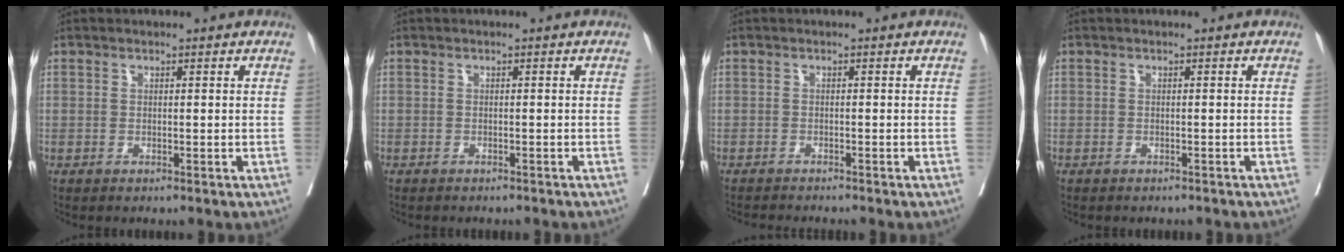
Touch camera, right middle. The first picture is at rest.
{"total": 3.5, "force": [-3.2, 0.7, 1.2], "torque": [-0.017, -0.003, -0.039]}
{"total": 4.9, "force": [-4.5, -0.2, 1.8], "torque": [-0.015, -0.009, -0.066]}
{"total": 3.1, "force": [-2.8, 0.8, 1.0], "torque": [-0.015, -0.003, -0.035]}